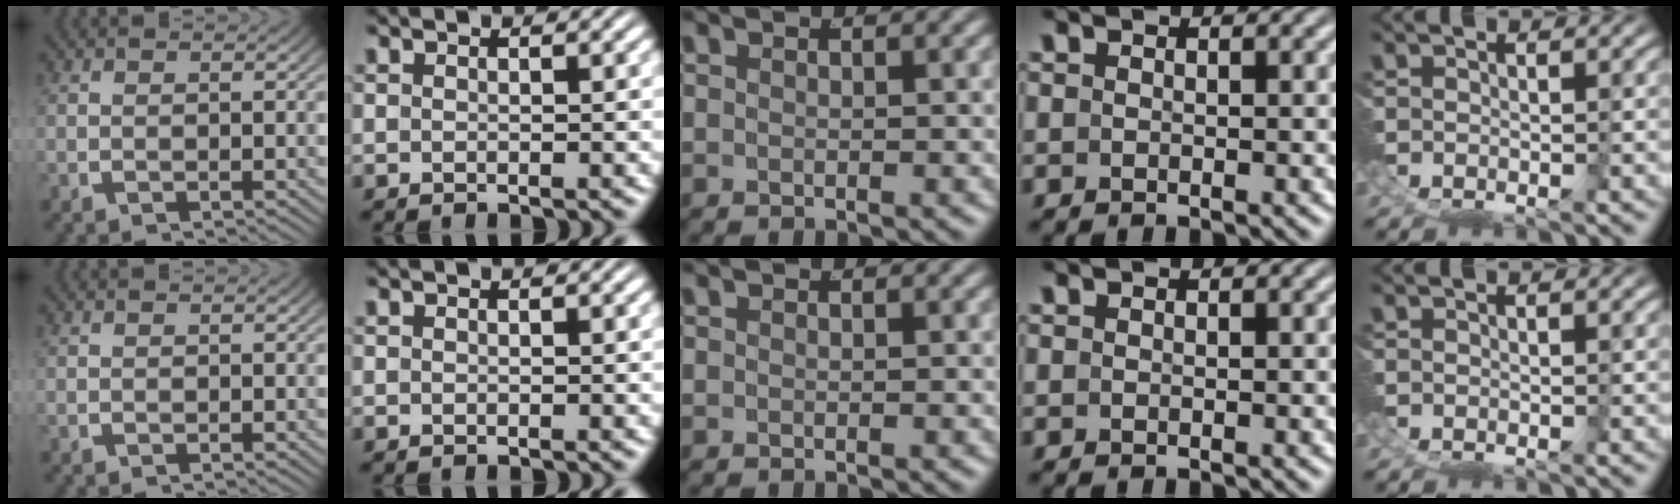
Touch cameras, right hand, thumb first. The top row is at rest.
{}